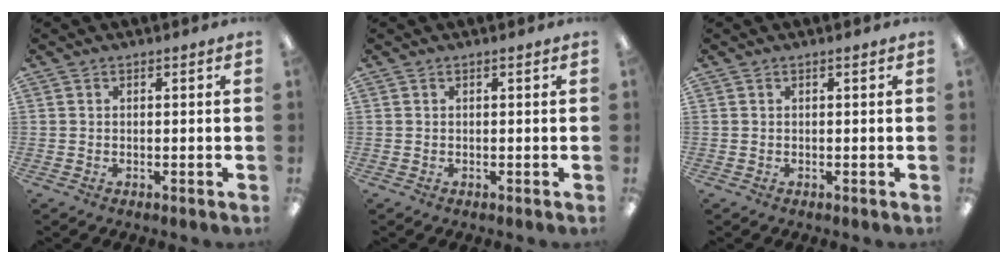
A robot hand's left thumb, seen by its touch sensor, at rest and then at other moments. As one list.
[{"total": 0.0}, {"total": 0.0}]